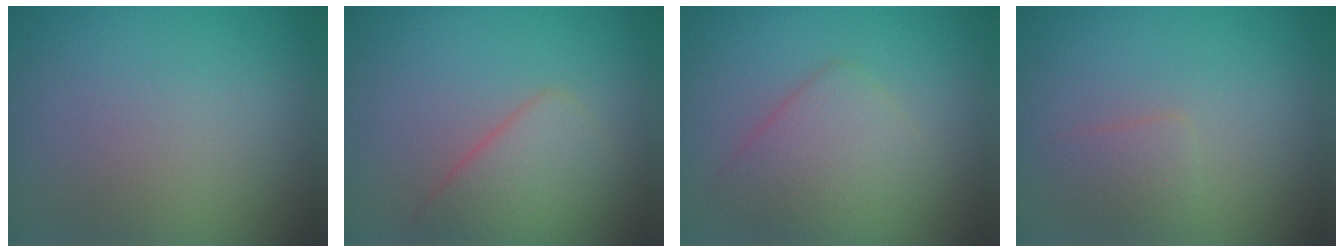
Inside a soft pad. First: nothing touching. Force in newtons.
{"total": 3.9, "press": 3.9, "slide": 0.2}
{"total": 4.0, "press": 4.0, "slide": 0.1}
{"total": 1.5, "press": 1.5, "slide": 0.1}